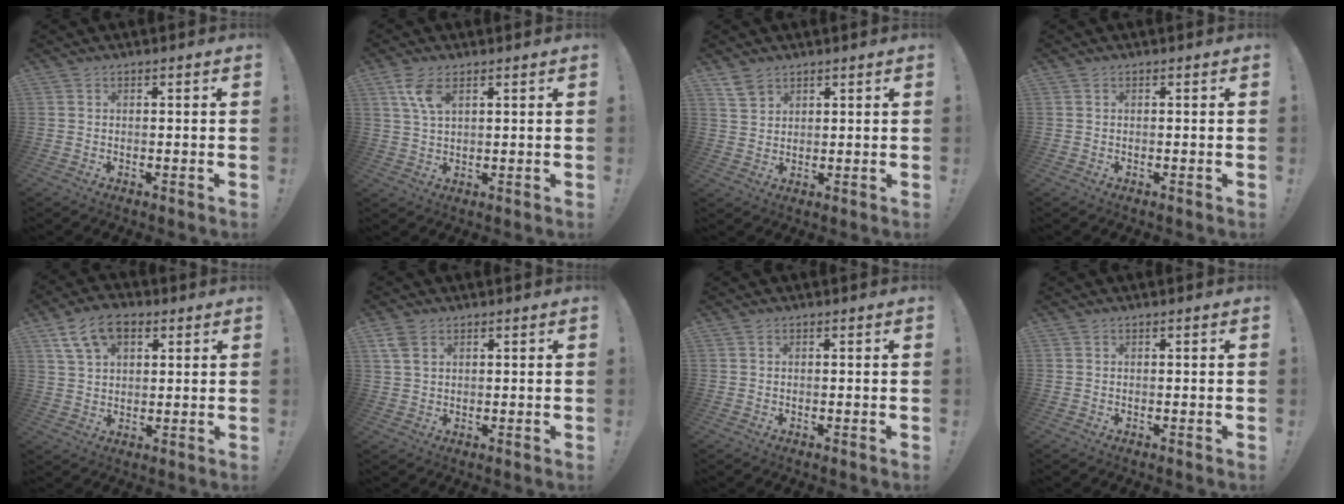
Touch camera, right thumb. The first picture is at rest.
{"total": 6.7, "force": [3.4, 2.9, 5.0], "torque": [-0.101, -0.011, 0.063]}
{"total": 4.2, "force": [3.3, 2.4, 1.1], "torque": [-0.009, -0.022, 0.062]}
{"total": 0.0}
{"total": 11.3, "force": [5.5, 6.9, 7.1], "torque": [-0.115, -0.009, 0.107]}
{"total": 4.6, "force": [2.4, 2.9, 2.7], "torque": [-0.039, -0.008, 0.047]}
{"total": 0.0}
{"total": 0.0}